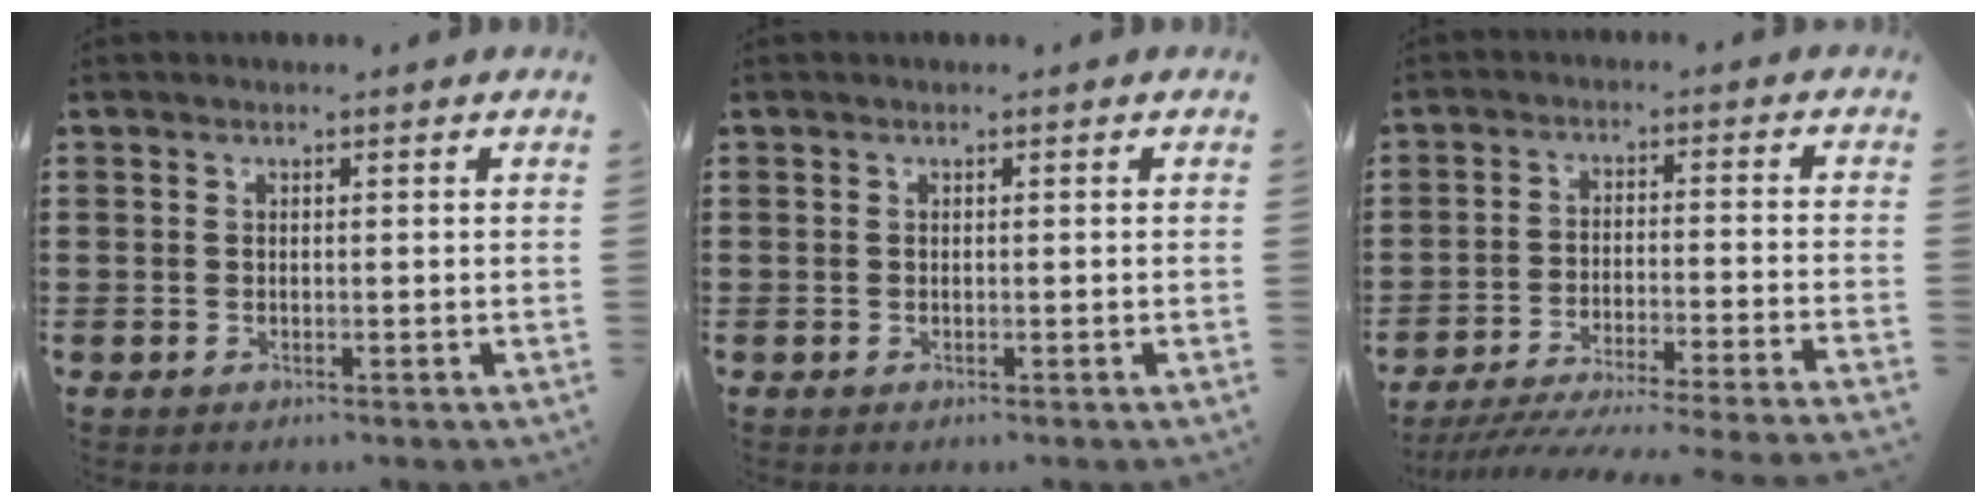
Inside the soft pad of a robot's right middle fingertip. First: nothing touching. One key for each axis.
{"total": 0.0}
{"total": 5.5, "fx": -5.1, "fy": -0.7, "fz": 1.9, "tx": -0.036, "ty": -0.017, "tz": -0.102}